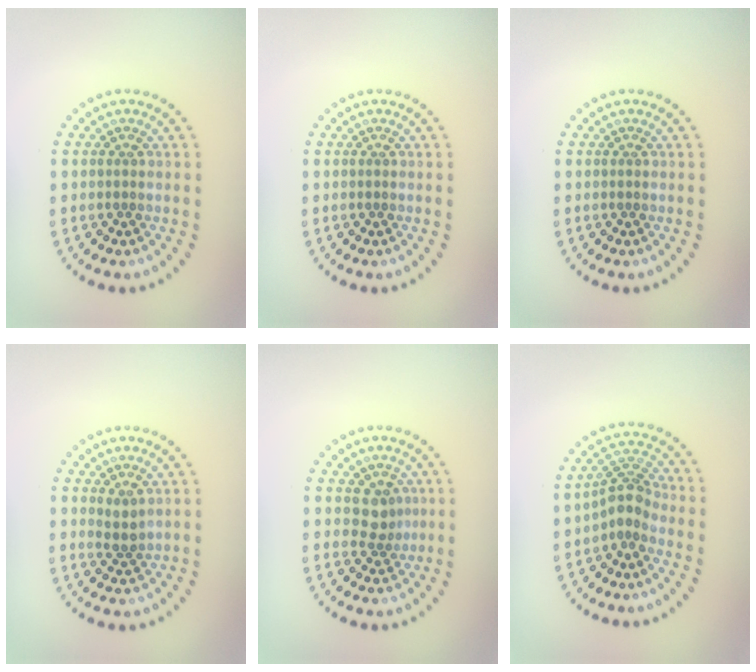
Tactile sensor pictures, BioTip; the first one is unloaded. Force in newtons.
{"total": 0.0}
{"total": 0.0}
{"total": 1.4, "press": 1.2, "slide": 0.9}
{"total": 1.9, "press": 1.6, "slide": 1.1}
{"total": 2.8, "press": 2.1, "slide": 1.8}